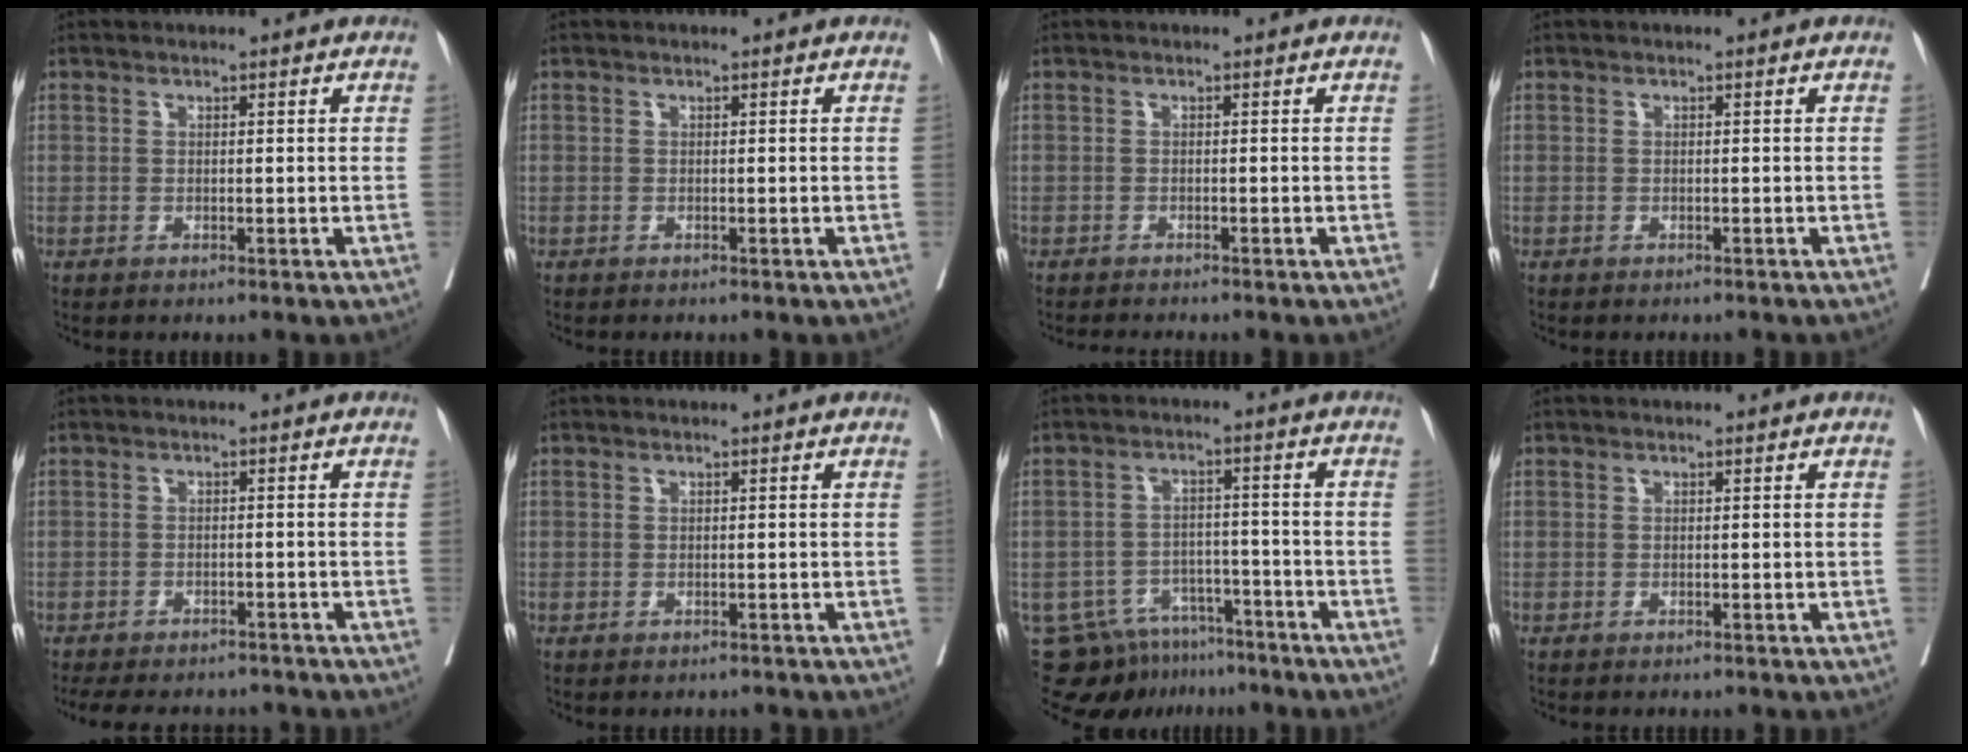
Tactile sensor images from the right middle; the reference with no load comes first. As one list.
[{"total": 0.0}, {"total": 4.0, "force": [-3.7, 0.0, 1.7], "torque": [-0.020, -0.006, -0.054]}, {"total": 1.5, "force": [-1.4, 0.3, 0.4], "torque": [-0.007, -0.002, -0.020]}, {"total": 12.6, "force": [-11.2, 4.0, 3.9], "torque": [-0.076, 0.002, -0.144]}, {"total": 1.4, "force": [-1.4, 0.4, 0.0], "torque": [-0.001, -0.002, -0.021]}, {"total": 11.3, "force": [-9.3, 5.9, 2.6], "torque": [-0.036, 0.018, -0.131]}, {"total": 2.2, "force": [-2.1, 0.4, 0.6], "torque": [-0.008, -0.003, -0.028]}]